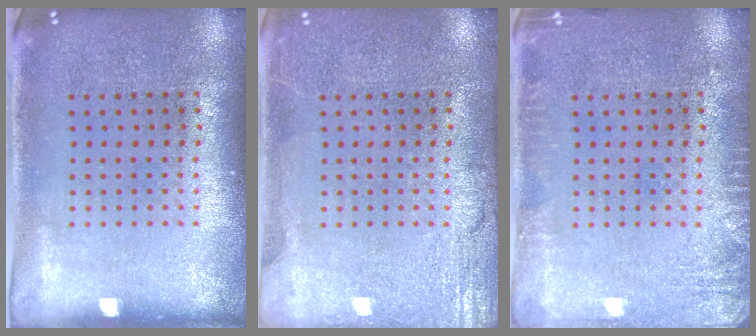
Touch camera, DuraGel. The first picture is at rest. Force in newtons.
{"total": 2.7, "press": 2.7, "slide": 0.3}
{"total": 2.1, "press": 2.1, "slide": 0.4}